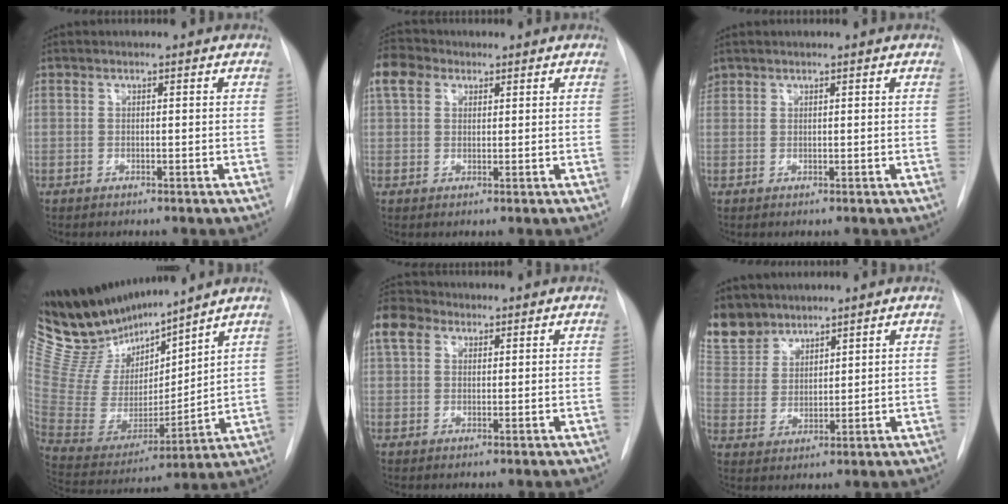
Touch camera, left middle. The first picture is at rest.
{"total": 5.2, "force": [2.7, 3.7, 2.5], "torque": [-0.064, 0.026, 0.054]}
{"total": 1.2, "force": [1.0, 0.7, 0.0], "torque": [-0.003, 0.013, 0.020]}
{"total": 19.8, "force": [17.7, 3.3, 8.2], "torque": [-0.165, -0.007, 0.339]}
{"total": 5.7, "force": [2.9, 4.0, 2.8], "torque": [-0.072, 0.030, 0.057]}
{"total": 11.1, "force": [9.3, 5.9, 1.8], "torque": [-0.056, 0.013, 0.200]}